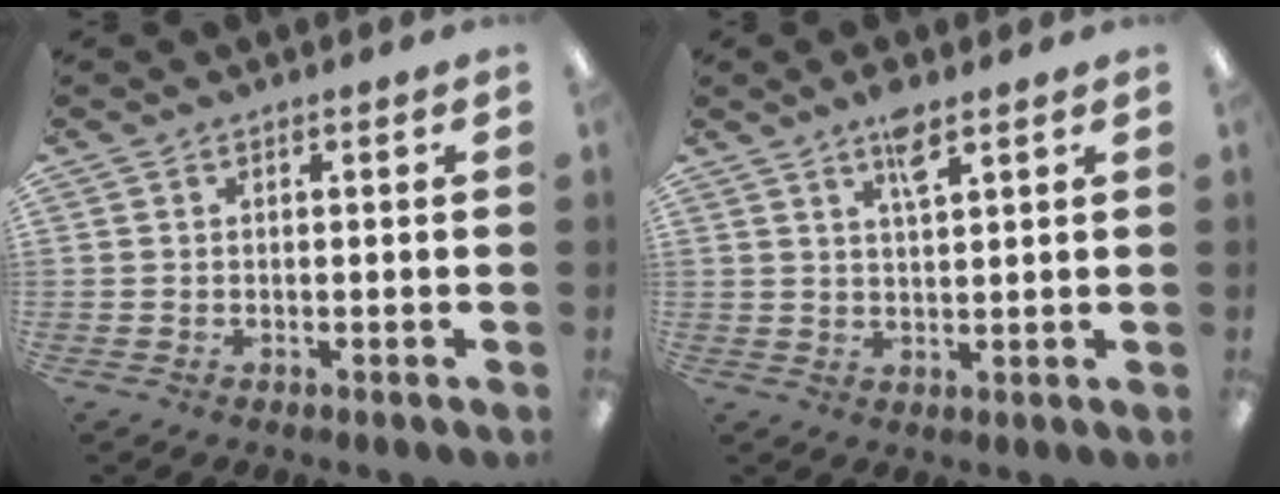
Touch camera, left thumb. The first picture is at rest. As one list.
[{"total": 5.0, "force": [3.5, 1.0, 3.5], "torque": [-0.062, -0.009, 0.058]}]